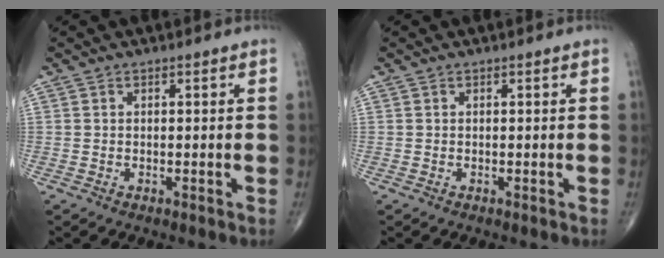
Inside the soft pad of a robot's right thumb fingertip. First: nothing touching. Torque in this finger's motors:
{"motor_torque": [0.00, 0.00, 0.00, 0.00, 0.00]}